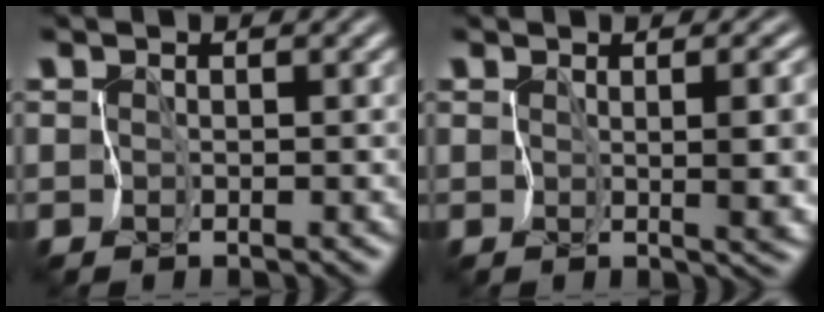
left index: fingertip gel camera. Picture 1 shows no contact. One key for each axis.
{"total": 4.7, "fx": 0.2, "fy": 1.3, "fz": 4.6, "tx": -0.060, "ty": -0.008, "tz": 0.014}